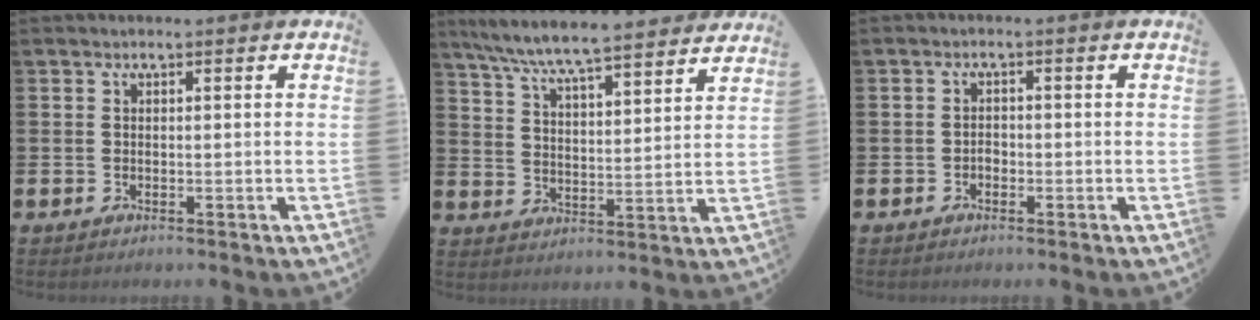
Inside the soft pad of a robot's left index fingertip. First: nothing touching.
{"total": 7.5, "force": [7.2, 0.2, 2.2], "torque": [-0.074, -0.048, 0.127]}
{"total": 1.3, "force": [-0.7, 0.9, 0.6], "torque": [-0.012, 0.002, -0.015]}